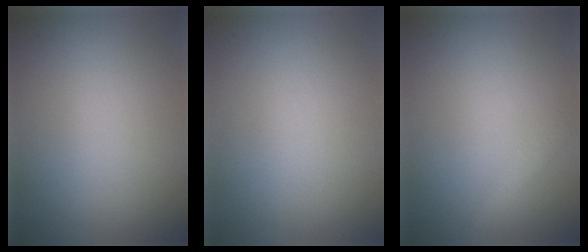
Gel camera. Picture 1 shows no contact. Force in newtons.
{"total": 0.0}
{"total": 1.8, "press": 1.8, "slide": 0.1}